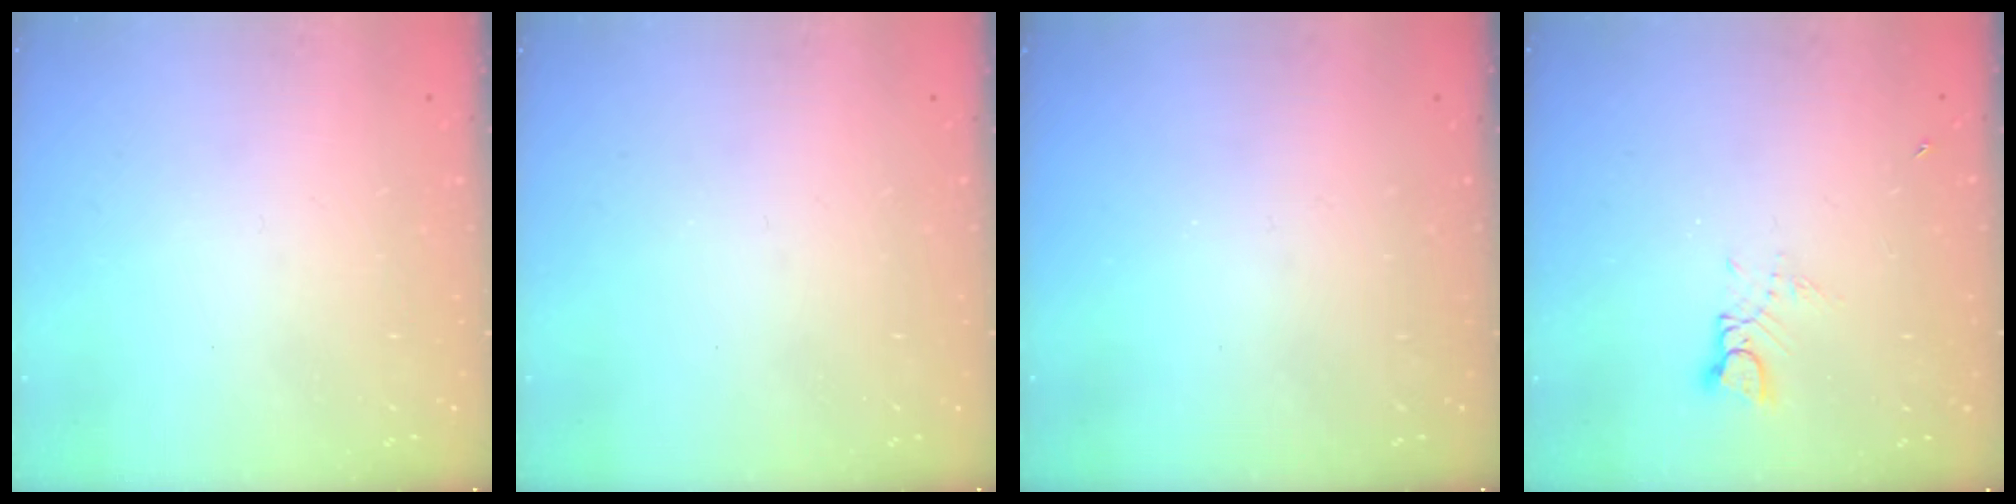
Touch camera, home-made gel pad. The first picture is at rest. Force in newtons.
{"total": 0.0}
{"total": 0.0}
{"total": 2.8, "press": 2.8, "slide": 0.4}